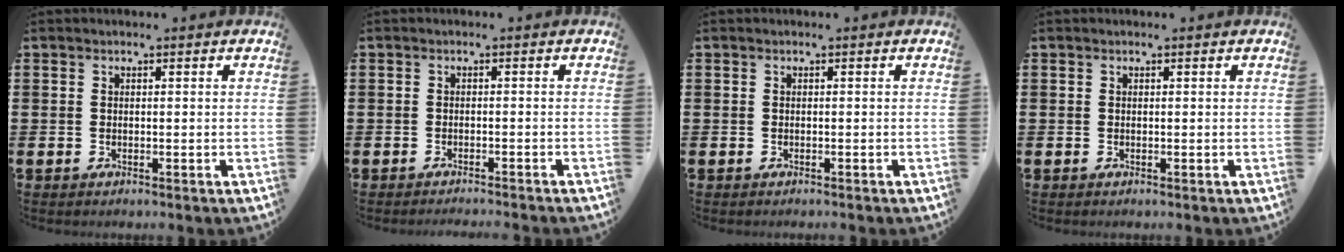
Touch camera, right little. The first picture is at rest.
{"total": 0.9, "force": [-0.9, -0.2, 0.1], "torque": [0.000, 0.000, -0.018]}
{"total": 0.0}
{"total": 0.0}